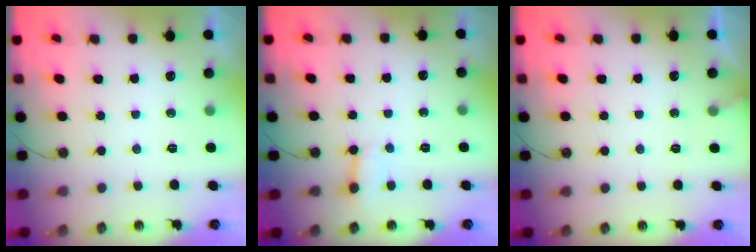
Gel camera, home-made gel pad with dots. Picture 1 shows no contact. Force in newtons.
{"total": 3.0, "press": 3.0, "slide": 0.2}
{"total": 3.0, "press": 3.0, "slide": 0.1}